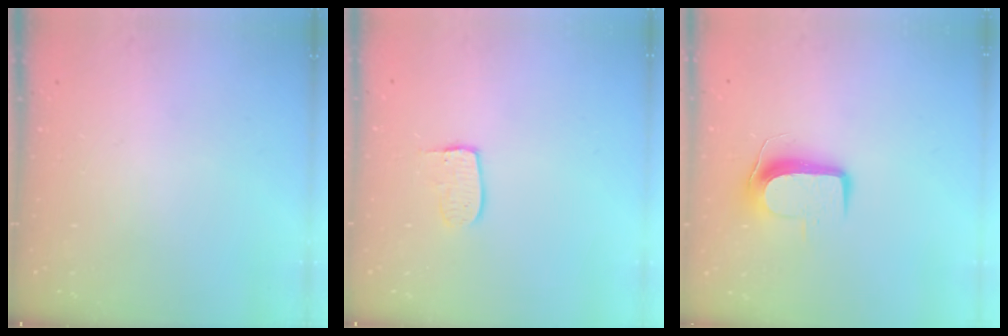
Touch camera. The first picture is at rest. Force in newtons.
{"total": 6.3, "press": 6.3, "slide": 0.3}
{"total": 8.8, "press": 8.7, "slide": 0.6}